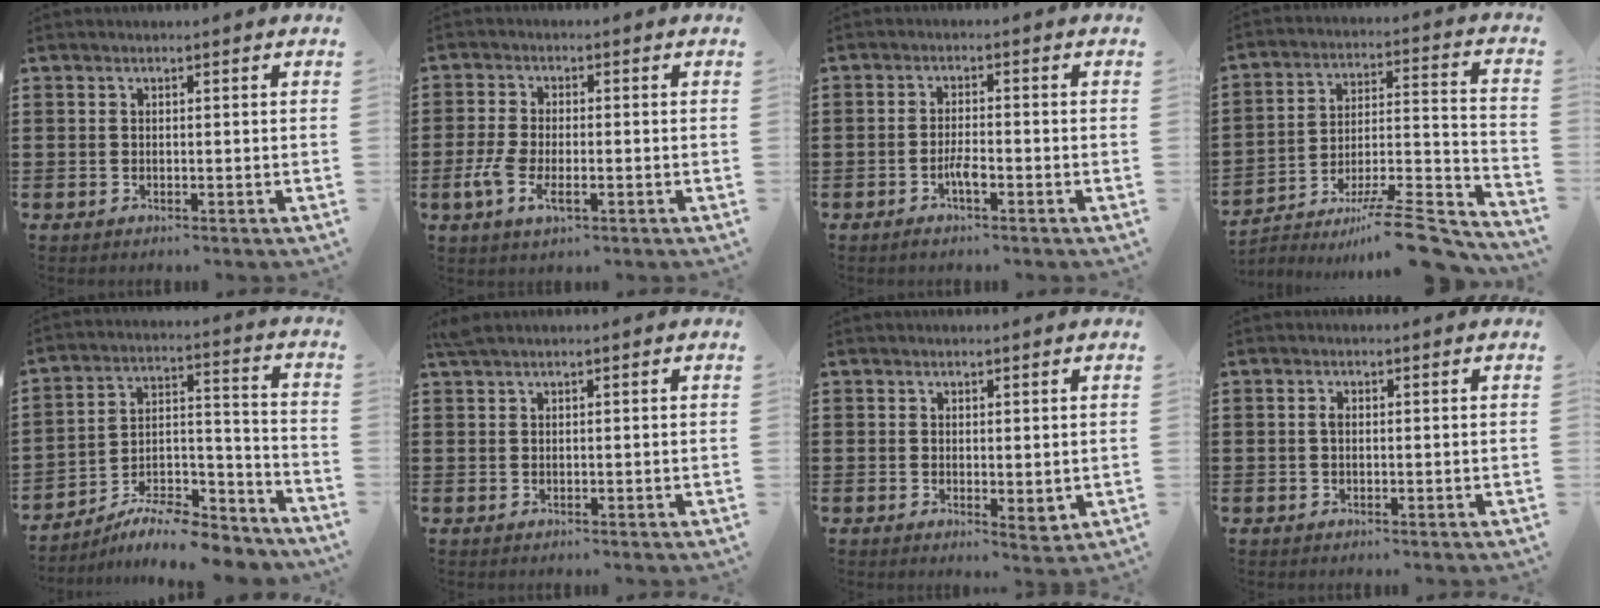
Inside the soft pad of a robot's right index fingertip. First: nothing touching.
{"total": 4.5, "force": [-1.5, 2.2, 3.6], "torque": [-0.094, -0.007, -0.034]}
{"total": 3.1, "force": [-1.5, 0.8, 2.6], "torque": [-0.044, 0.003, -0.027]}
{"total": 11.2, "force": [-8.7, 1.5, 6.8], "torque": [-0.091, 0.028, -0.159]}
{"total": 9.1, "force": [-8.2, 1.8, 3.4], "torque": [-0.043, 0.024, -0.156]}
{"total": 0.9, "force": [0.6, 0.1, 0.7], "torque": [-0.016, 0.000, 0.011]}
{"total": 1.9, "force": [0.6, 1.0, 1.6], "torque": [-0.031, 0.001, 0.012]}
{"total": 1.1, "force": [0.1, 0.4, 1.0], "torque": [-0.021, 0.001, 0.000]}